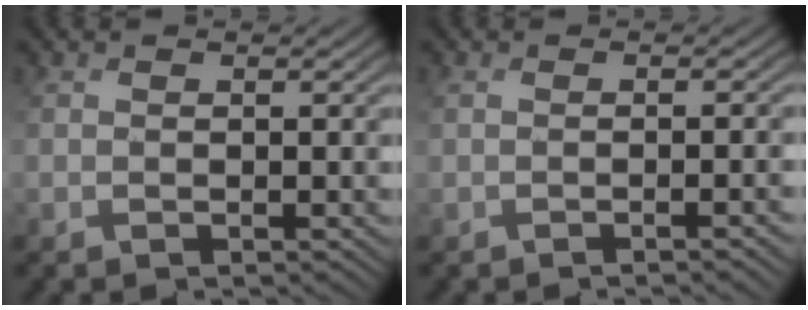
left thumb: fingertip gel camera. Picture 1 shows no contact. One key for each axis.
{"total": 2.1, "fx": -0.8, "fy": 0.1, "fz": 1.9, "tx": -0.015, "ty": 0.012, "tz": -0.016}